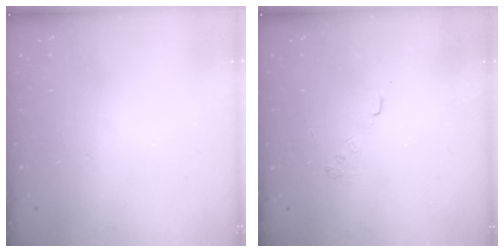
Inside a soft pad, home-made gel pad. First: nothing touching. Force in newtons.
{"total": 2.4, "press": 1.9, "slide": 1.5}